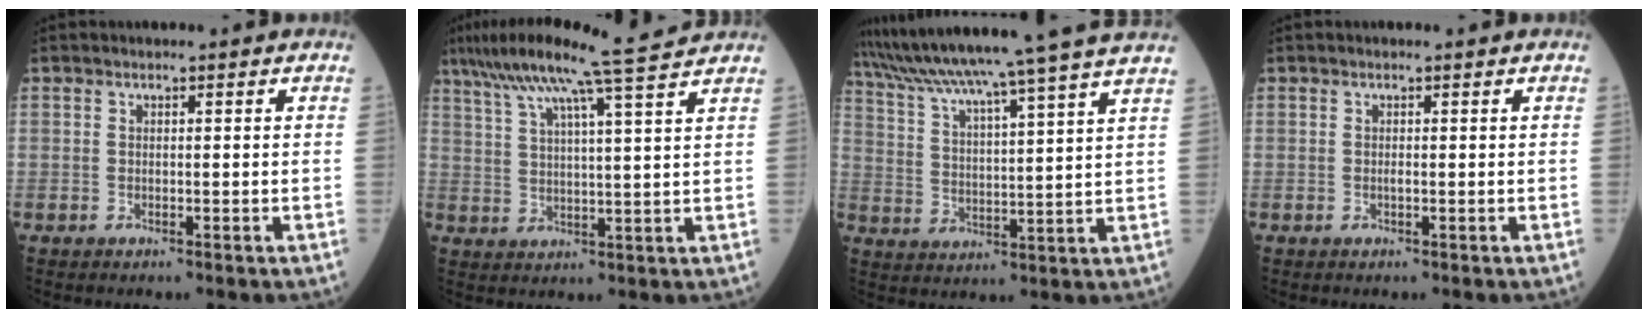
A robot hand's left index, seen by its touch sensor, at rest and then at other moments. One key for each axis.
{"total": 13.5, "fx": 11.0, "fy": -1.5, "fz": 7.7, "tx": -0.134, "ty": 0.013, "tz": 0.156}
{"total": 20.9, "fx": 18.0, "fy": -2.5, "fz": 10.1, "tx": -0.179, "ty": -0.019, "tz": 0.261}
{"total": 0.0}